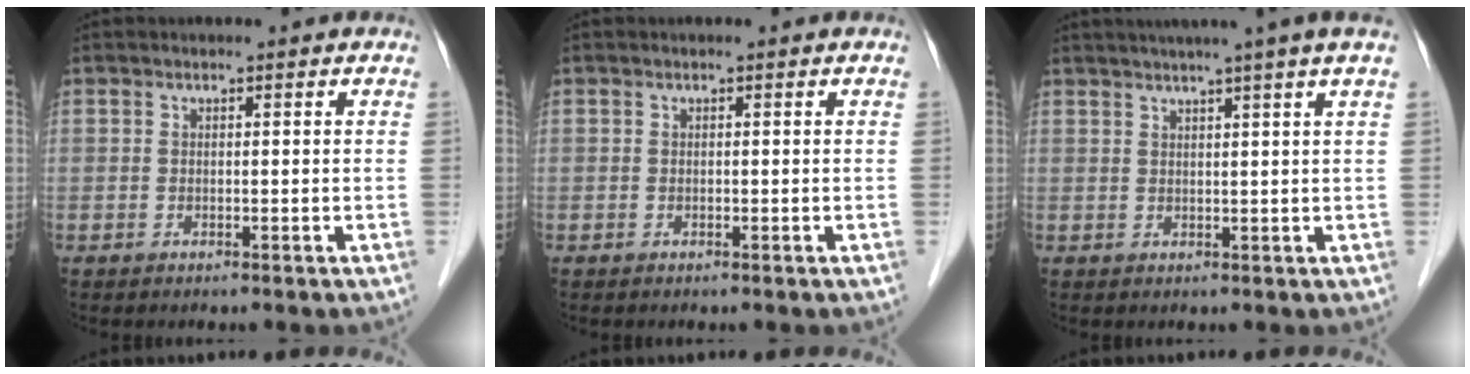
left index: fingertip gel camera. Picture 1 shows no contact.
{"total": 0.0}
{"total": 8.0, "force": [6.1, -1.8, 4.9], "torque": [-0.063, 0.020, 0.069]}